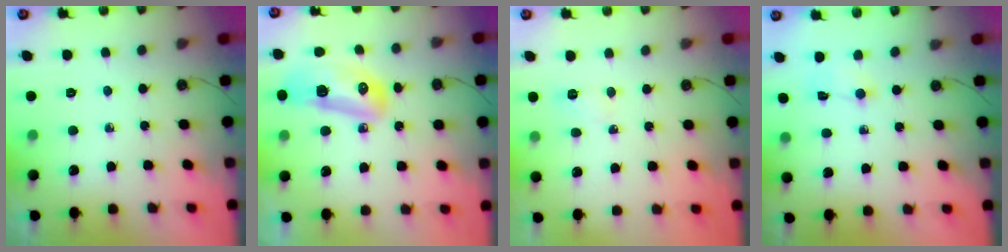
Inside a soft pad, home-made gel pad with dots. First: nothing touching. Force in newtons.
{"total": 14.0, "press": 13.4, "slide": 4.0}
{"total": 3.3, "press": 3.3, "slide": 0.6}
{"total": 1.5, "press": 1.3, "slide": 0.7}